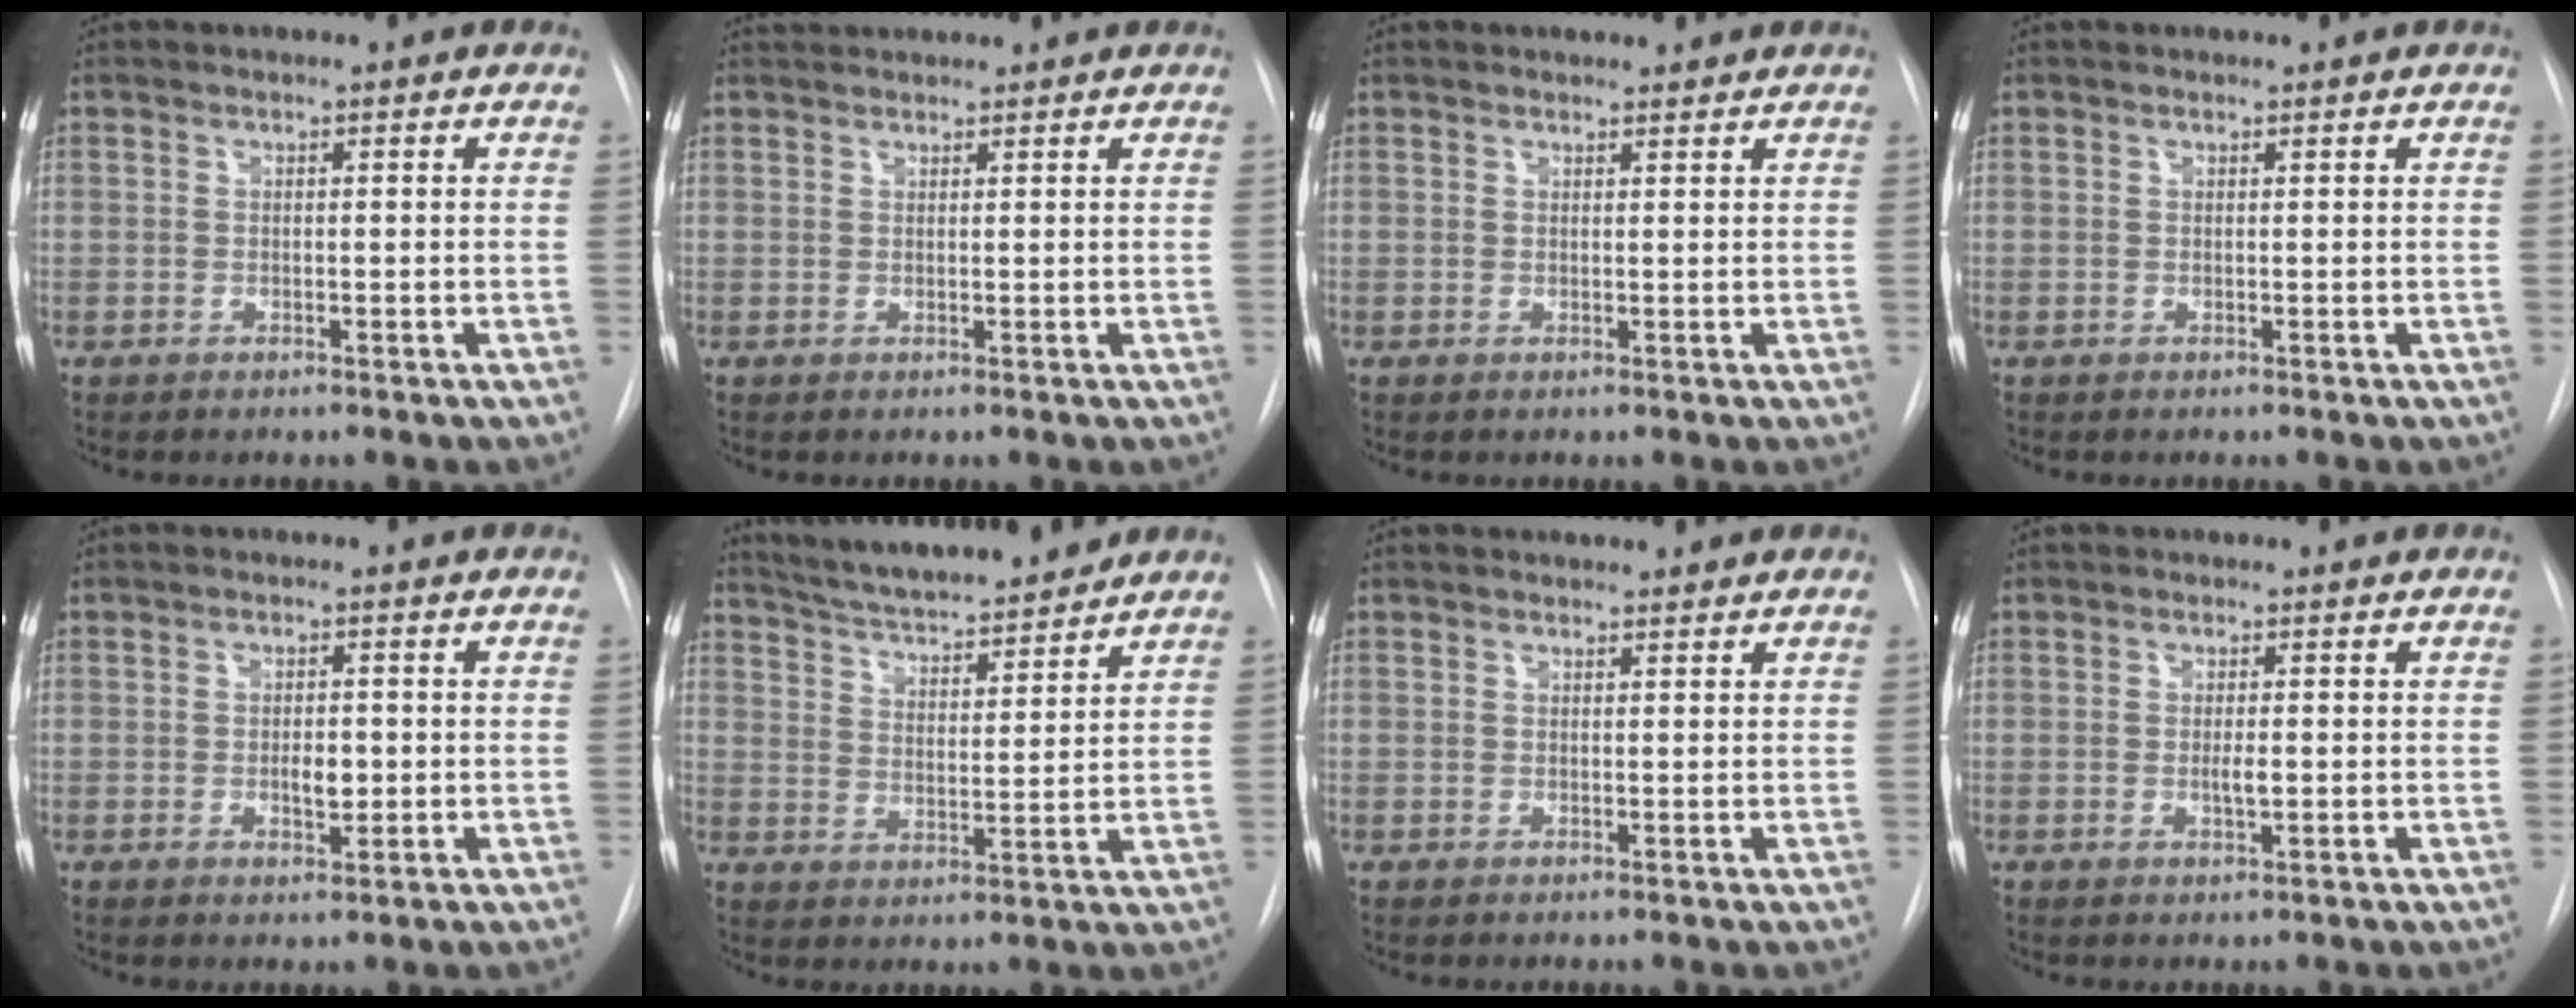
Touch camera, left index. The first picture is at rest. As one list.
[{"total": 3.0, "force": [3.0, 0.3, 0.5], "torque": [-0.008, 0.030, 0.047]}, {"total": 2.2, "force": [2.1, 0.6, 0.2], "torque": [-0.005, -0.001, 0.021]}, {"total": 0.0}, {"total": 2.8, "force": [-0.6, 1.3, 2.4], "torque": [-0.039, -0.005, -0.007]}, {"total": 15.4, "force": [13.9, 1.8, 6.3], "torque": [-0.104, 0.004, 0.219]}, {"total": 1.7, "force": [1.7, 0.4, 0.1], "torque": [-0.007, -0.001, 0.018]}, {"total": 1.6, "force": [-0.4, 0.3, 1.5], "torque": [-0.029, -0.007, -0.006]}]